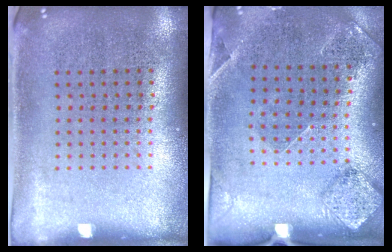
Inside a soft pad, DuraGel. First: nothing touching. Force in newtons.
{"total": 1.5, "press": 1.3, "slide": 0.8}